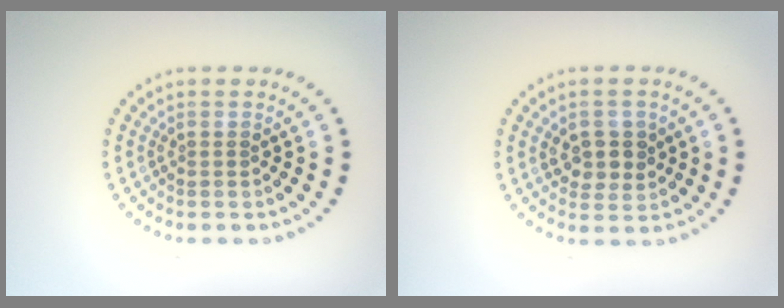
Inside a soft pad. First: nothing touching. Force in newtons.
{"total": 2.9, "press": 2.8, "slide": 0.8}